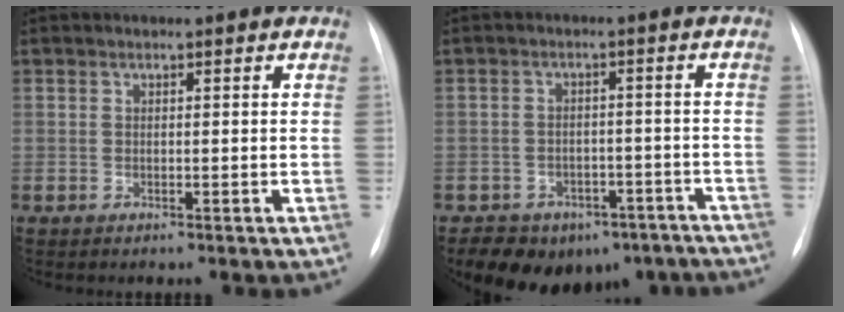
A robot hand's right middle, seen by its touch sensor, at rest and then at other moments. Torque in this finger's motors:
{"motor_torque": [0.84, -1.06, 0.43, 0.09]}